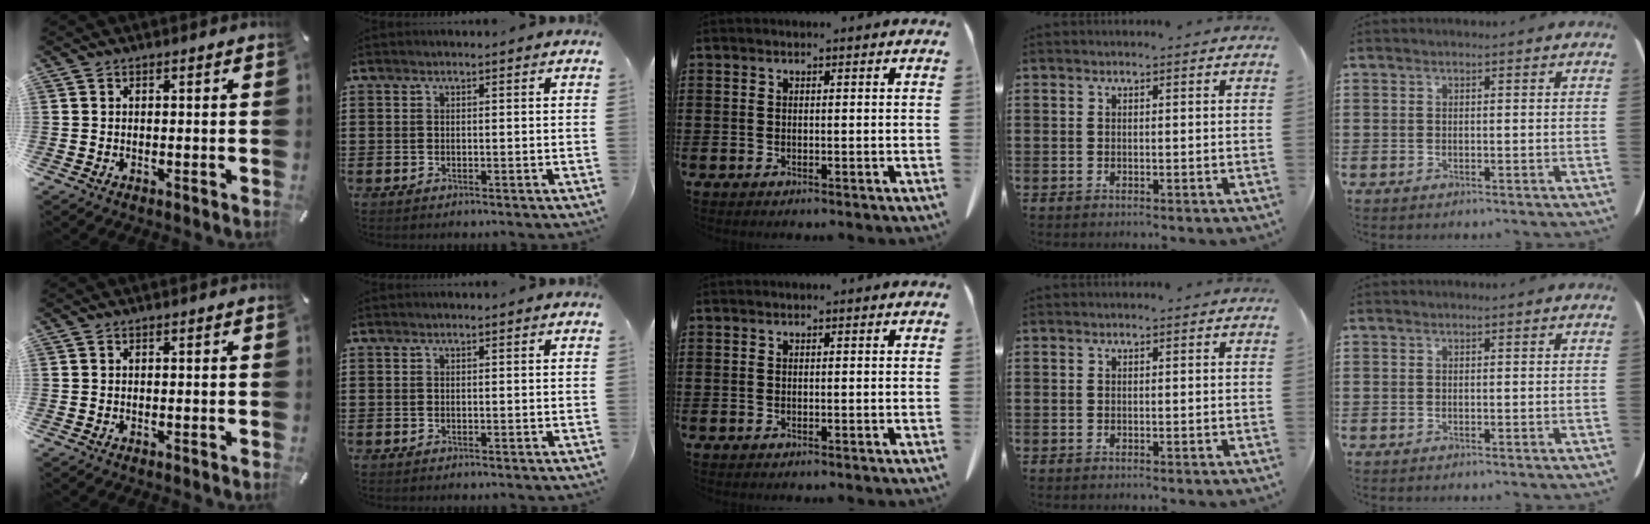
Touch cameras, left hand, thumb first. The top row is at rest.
{}